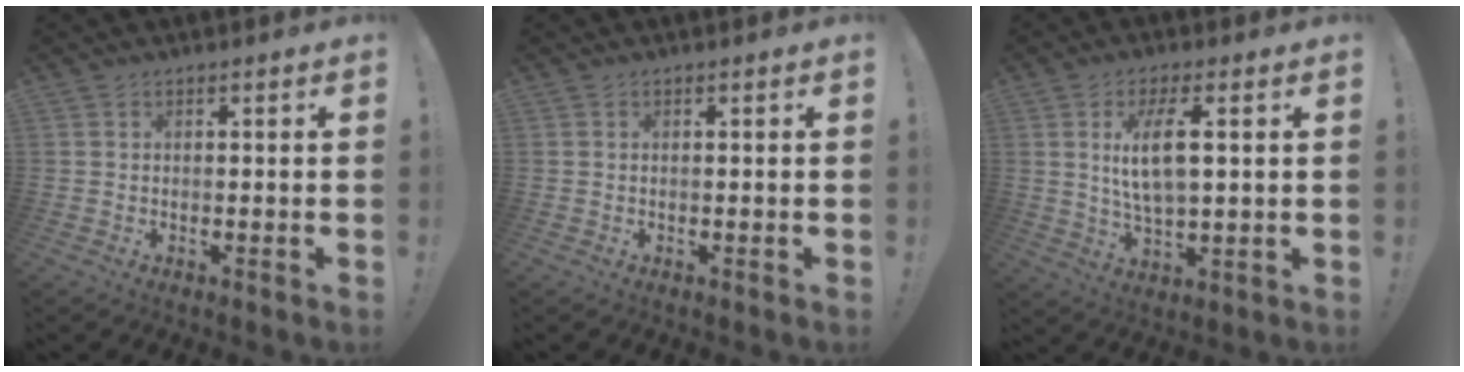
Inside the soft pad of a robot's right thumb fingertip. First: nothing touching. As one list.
[{"total": 0.0}, {"total": 10.0, "force": [2.5, 3.3, 9.1], "torque": [-0.161, -0.010, 0.038]}]